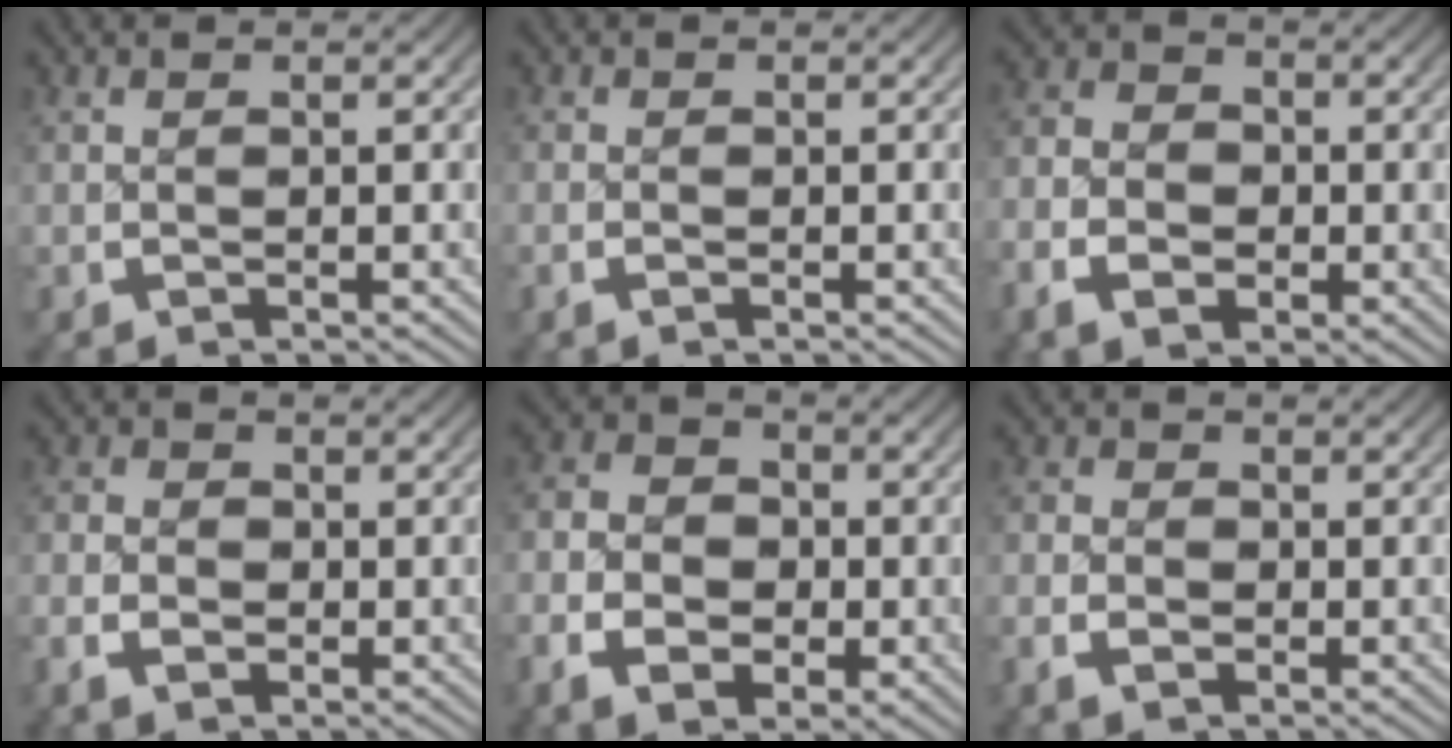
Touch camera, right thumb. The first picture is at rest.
{"total": 0.7, "force": [-0.5, 0.1, 0.4], "torque": [-0.011, -0.003, -0.010]}
{"total": 4.4, "force": [-1.0, 3.3, 2.8], "torque": [-0.045, -0.006, -0.020]}
{"total": 2.7, "force": [-0.8, 2.1, 1.5], "torque": [-0.024, -0.003, -0.016]}
{"total": 7.0, "force": [-1.0, 5.2, 4.5], "torque": [-0.086, -0.018, -0.014]}
{"total": 2.4, "force": [-0.8, 1.8, 1.3], "torque": [-0.021, -0.003, -0.017]}